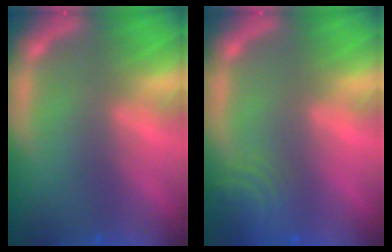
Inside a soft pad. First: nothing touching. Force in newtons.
{"total": 5.0}